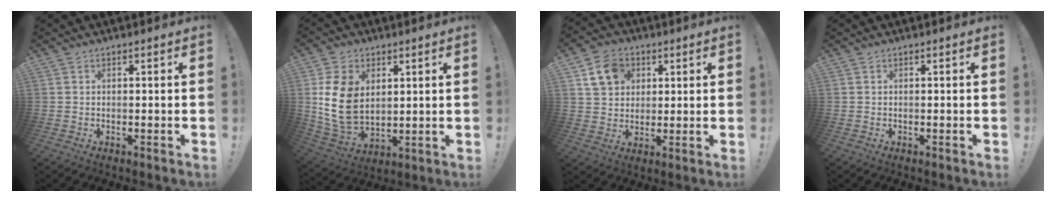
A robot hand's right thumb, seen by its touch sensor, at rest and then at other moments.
{"total": 14.7, "force": [3.0, 11.0, 9.3], "torque": [-0.189, -0.017, 0.061]}
{"total": 10.6, "force": [4.4, 8.7, 4.3], "torque": [-0.059, -0.010, 0.088]}
{"total": 0.0}